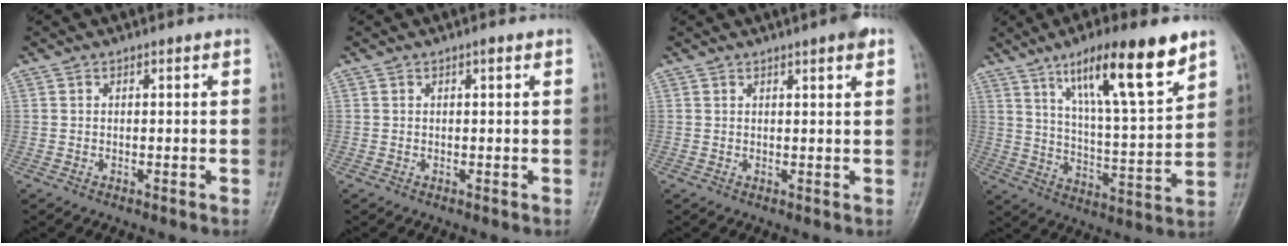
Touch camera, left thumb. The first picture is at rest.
{"total": 0.8, "force": [0.3, 0.2, 0.7], "torque": [-0.011, 0.002, 0.002]}
{"total": 3.1, "force": [1.9, 0.4, 2.5], "torque": [-0.031, -0.005, 0.022]}
{"total": 17.7, "force": [10.5, 3.4, 13.8], "torque": [-0.212, -0.045, 0.182]}